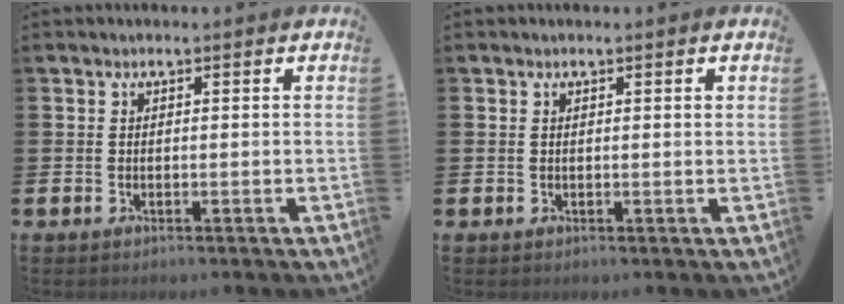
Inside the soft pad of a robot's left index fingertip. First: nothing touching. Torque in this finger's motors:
{"motor_torque": [0.04, 0.10, -0.05, -0.02]}